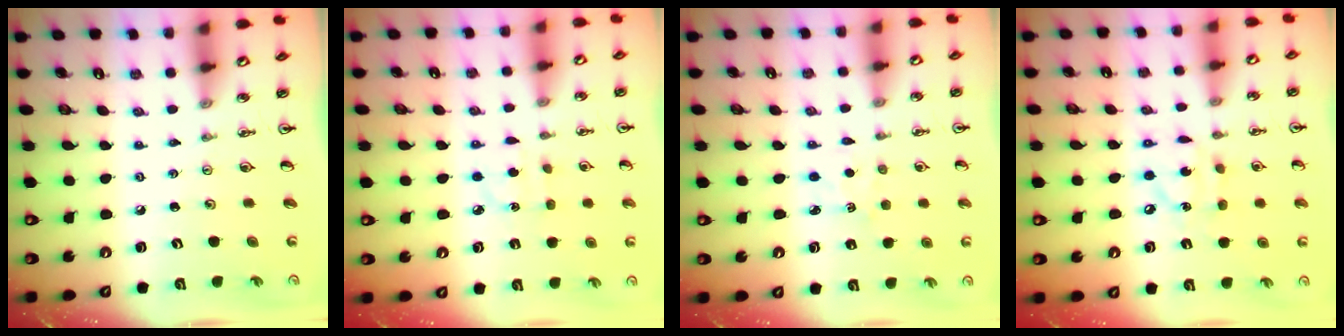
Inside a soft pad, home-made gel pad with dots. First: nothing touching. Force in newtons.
{"total": 5.2, "press": 5.2, "slide": 0.5}
{"total": 2.3, "press": 2.3, "slide": 0.3}
{"total": 9.3, "press": 9.3, "slide": 0.5}